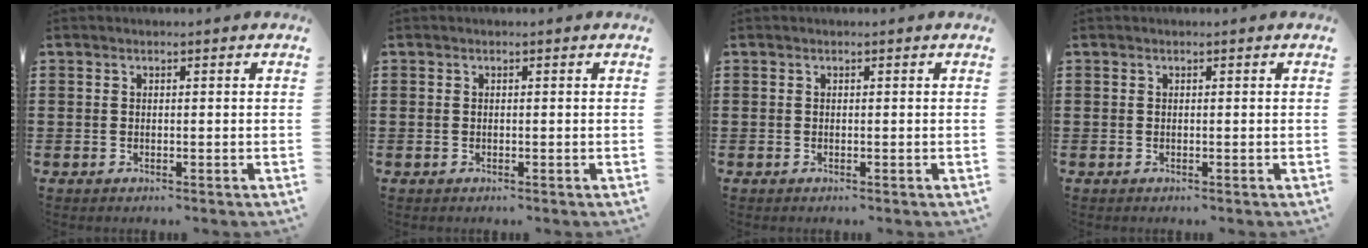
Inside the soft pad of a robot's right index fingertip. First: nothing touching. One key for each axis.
{"total": 0.0}
{"total": 0.0}
{"total": 0.0}